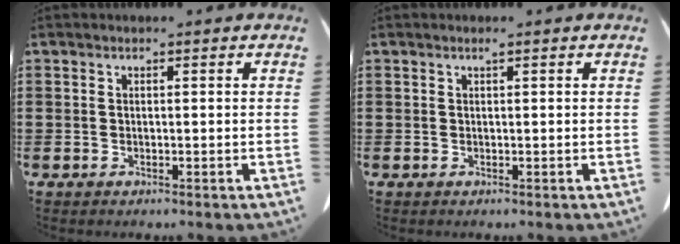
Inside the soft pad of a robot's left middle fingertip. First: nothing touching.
{"total": 0.5, "force": [0.3, 0.0, 0.4], "torque": [-0.008, 0.000, 0.006]}